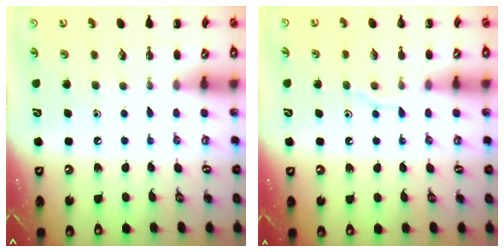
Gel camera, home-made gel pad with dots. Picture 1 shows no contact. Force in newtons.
{"total": 8.3, "press": 8.2, "slide": 1.3}